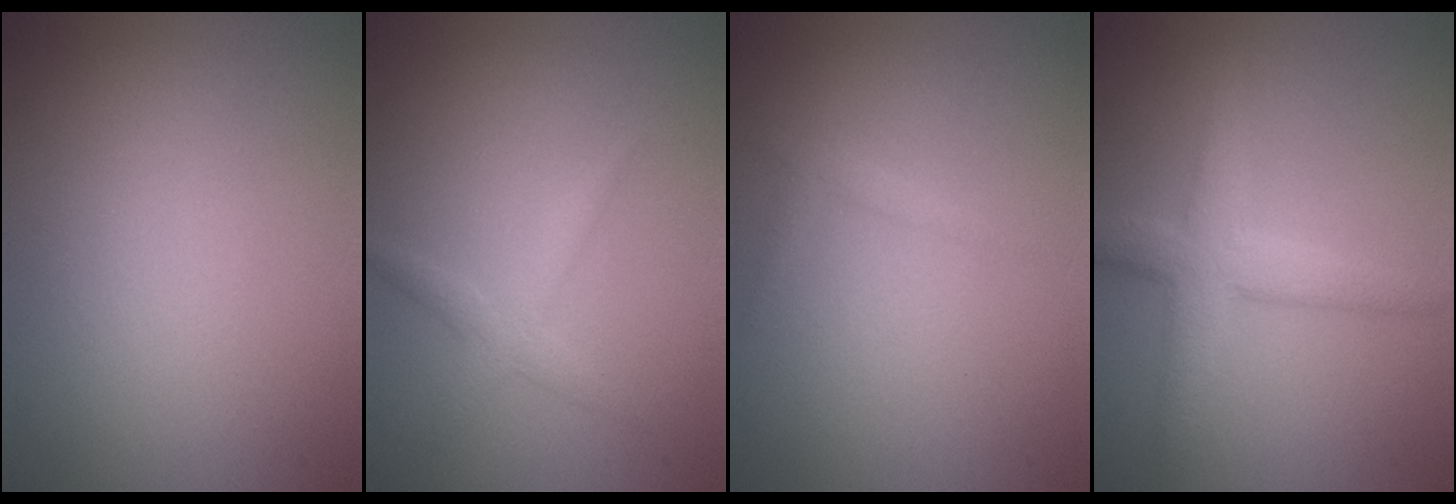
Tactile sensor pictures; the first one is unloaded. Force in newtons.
{"total": 1.8, "press": 1.8, "slide": 0.1}
{"total": 0.9, "press": 0.9, "slide": 0.1}
{"total": 4.0, "press": 4.0, "slide": 0.2}